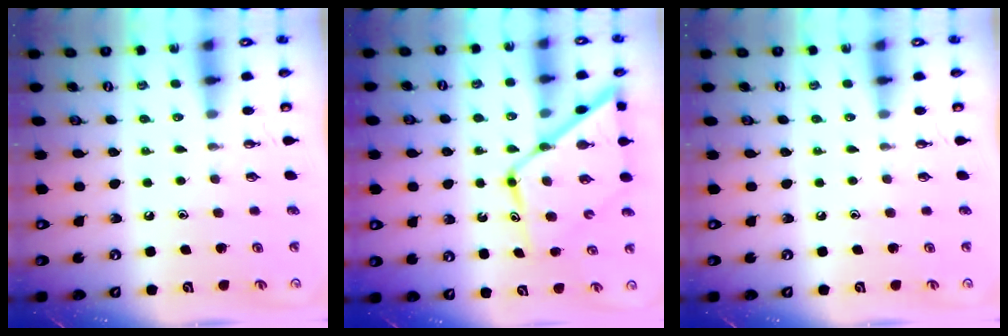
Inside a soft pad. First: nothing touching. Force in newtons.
{"total": 14.6, "press": 14.6, "slide": 1.2}
{"total": 0.0}